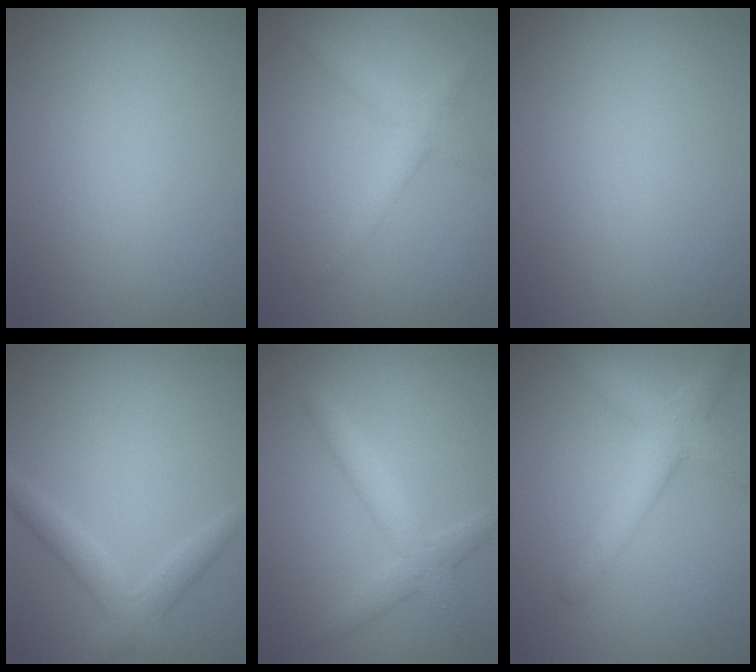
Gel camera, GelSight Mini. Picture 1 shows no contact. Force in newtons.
{"total": 2.4, "press": 2.4, "slide": 0.2}
{"total": 0.0}
{"total": 2.8, "press": 2.8, "slide": 0.1}
{"total": 2.9, "press": 2.9, "slide": 0.1}
{"total": 4.6, "press": 4.6, "slide": 0.2}